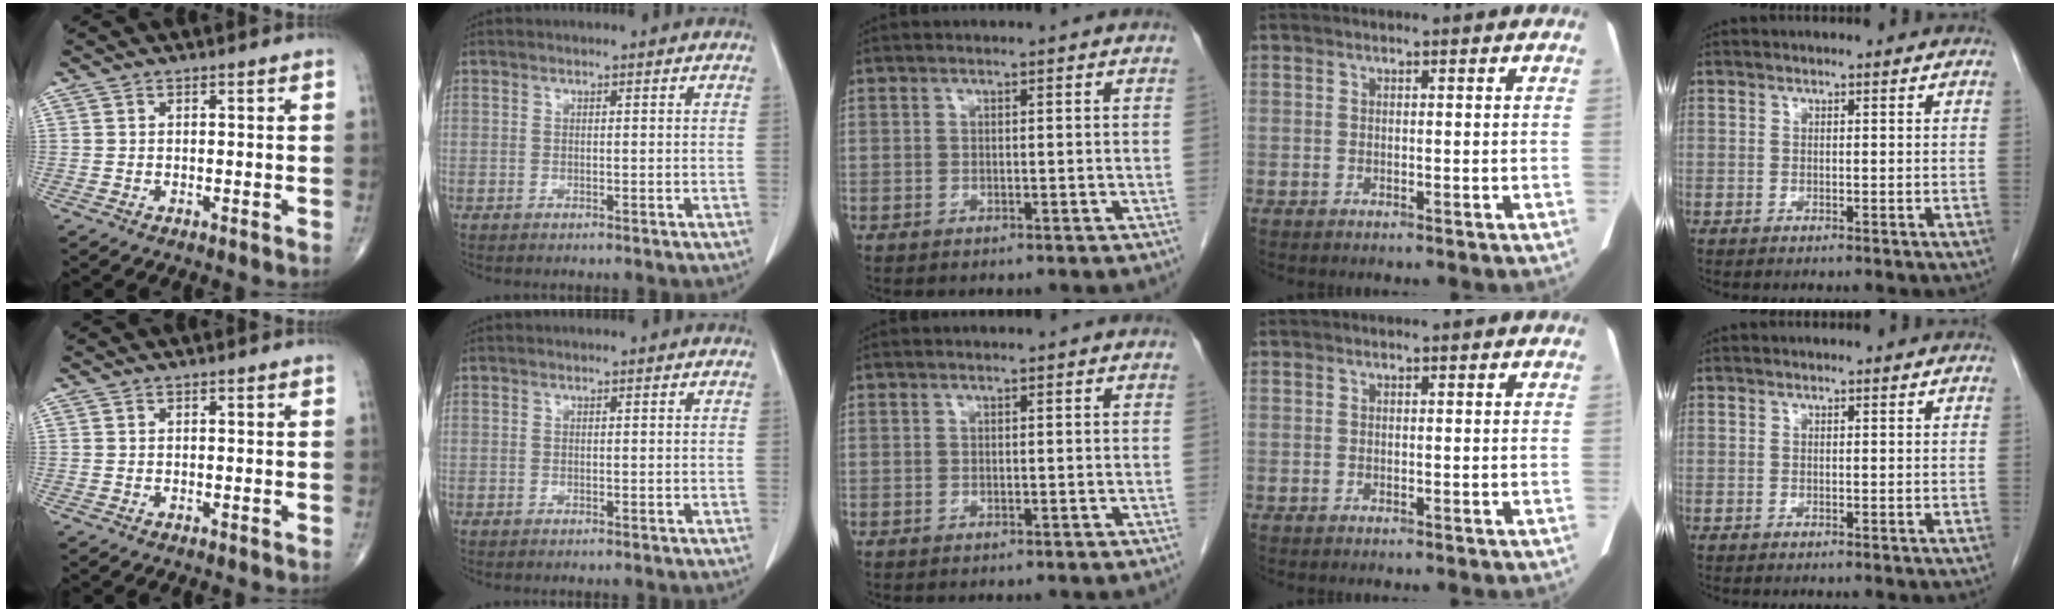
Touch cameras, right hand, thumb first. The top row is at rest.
{}